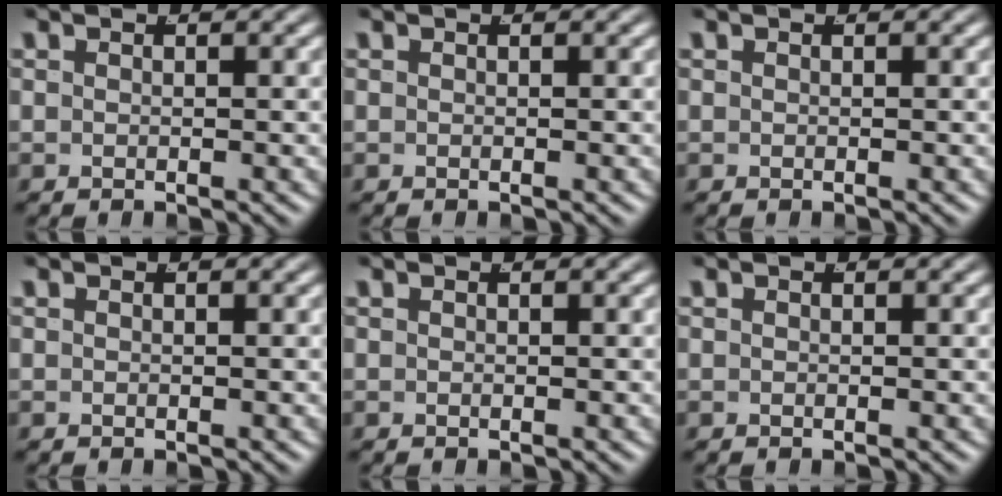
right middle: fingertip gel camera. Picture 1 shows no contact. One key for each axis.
{"total": 0.0}
{"total": 0.0}
{"total": 0.0}
{"total": 0.0}
{"total": 0.0}